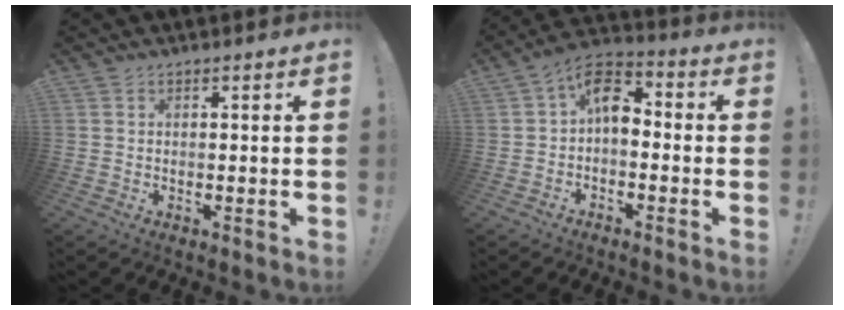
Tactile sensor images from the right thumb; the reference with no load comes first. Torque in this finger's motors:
{"motor_torque": [0.09, 0.10, 0.70, -0.10, 0.06]}